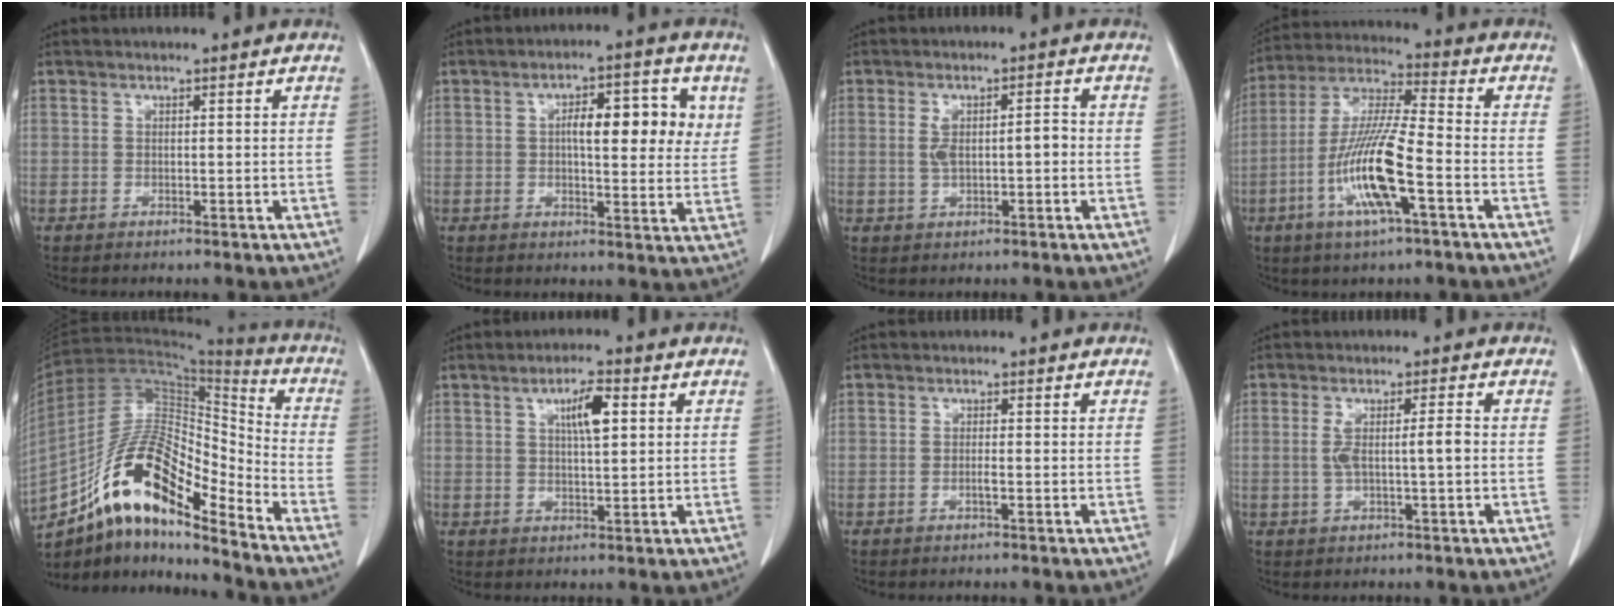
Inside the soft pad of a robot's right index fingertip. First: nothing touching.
{"total": 10.0, "force": [2.7, 3.4, 9.0], "torque": [-0.124, 0.017, 0.036]}
{"total": 4.5, "force": [-0.1, 1.6, 4.2], "torque": [-0.083, 0.016, 0.005]}
{"total": 13.9, "force": [-4.6, 1.3, 13.1], "torque": [-0.269, -0.006, -0.089]}
{"total": 16.7, "force": [-10.8, 4.2, 12.0], "torque": [-0.222, 0.034, -0.187]}
{"total": 5.2, "force": [1.7, 1.0, 4.8], "torque": [-0.084, 0.004, 0.030]}
{"total": 1.1, "force": [-0.4, 0.1, 1.0], "torque": [-0.023, 0.000, -0.008]}
{"total": 4.6, "force": [-0.1, 0.3, 4.5], "torque": [-0.088, 0.011, 0.003]}